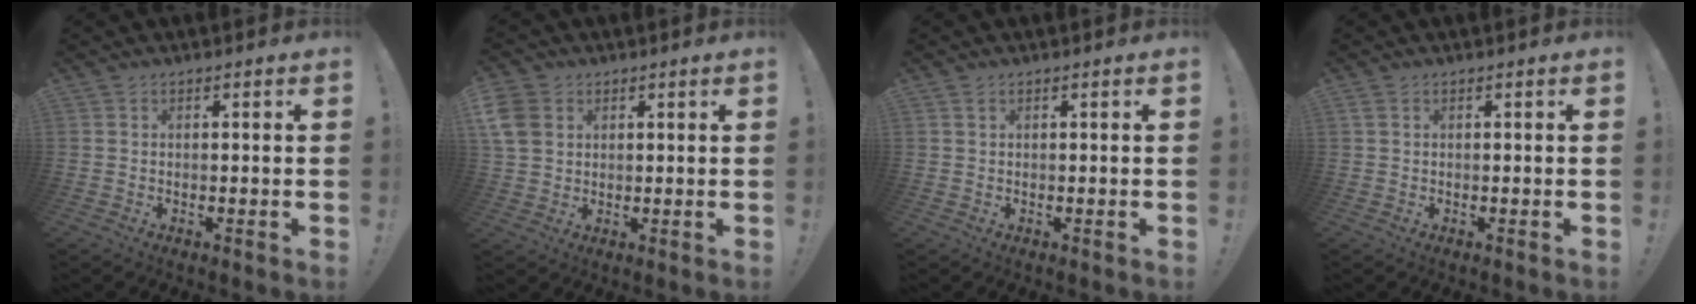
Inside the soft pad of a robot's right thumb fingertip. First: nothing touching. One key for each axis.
{"total": 8.2, "fx": 2.8, "fy": 6.7, "fz": 3.7, "tx": -0.076, "ty": -0.012, "tz": 0.056}
{"total": 0.6, "fx": 0.4, "fy": 0.2, "fz": 0.4, "tx": -0.007, "ty": 0.002, "tz": 0.007}
{"total": 0.7, "fx": 0.2, "fy": 0.4, "fz": 0.5, "tx": -0.009, "ty": 0.002, "tz": 0.004}